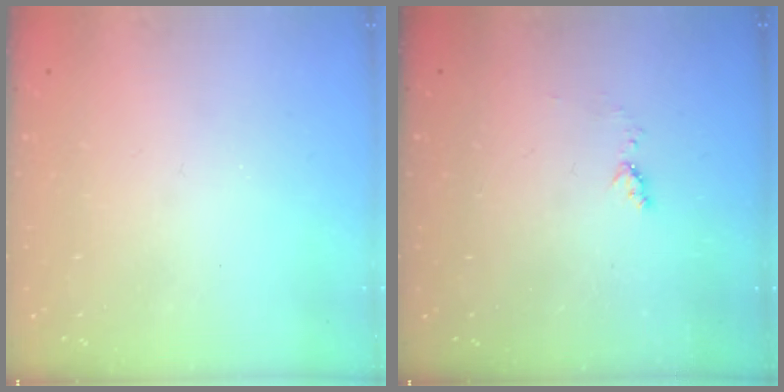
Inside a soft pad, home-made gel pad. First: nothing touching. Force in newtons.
{"total": 4.8, "press": 4.8, "slide": 0.6}